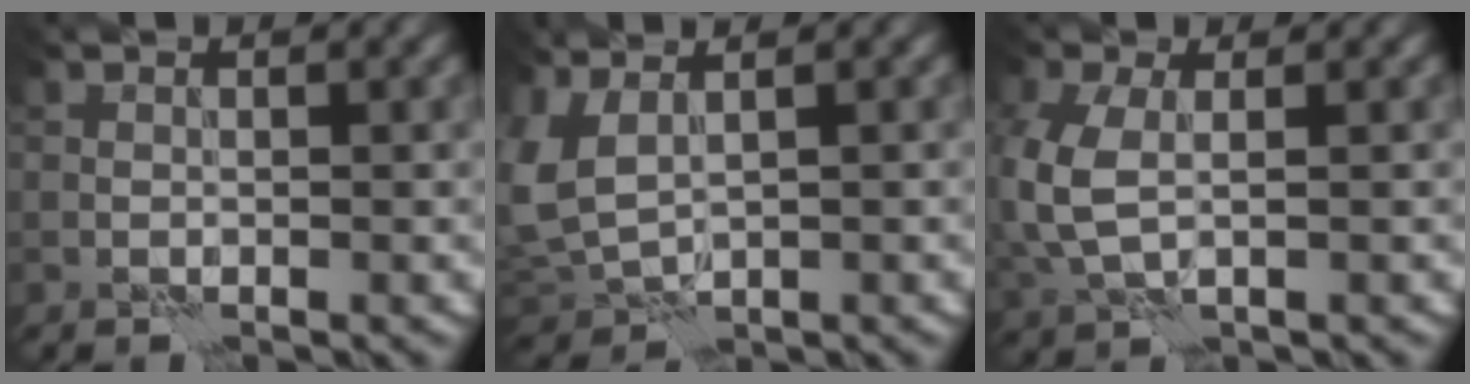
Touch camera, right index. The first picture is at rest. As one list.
[{"total": 4.2, "force": [1.1, 2.3, 3.3], "torque": [-0.092, 0.005, 0.022]}, {"total": 4.7, "force": [0.1, 2.8, 3.8], "torque": [-0.112, 0.000, 0.002]}]